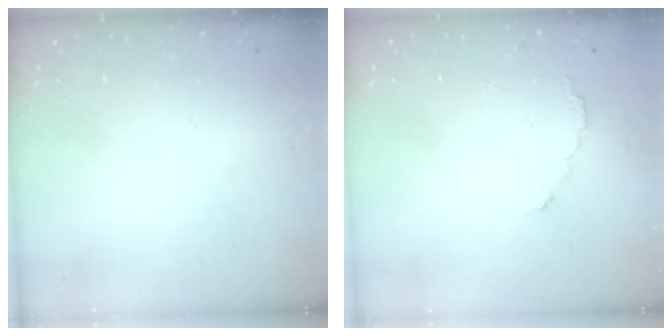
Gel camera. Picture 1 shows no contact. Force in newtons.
{"total": 3.5, "press": 3.5, "slide": 0.3}